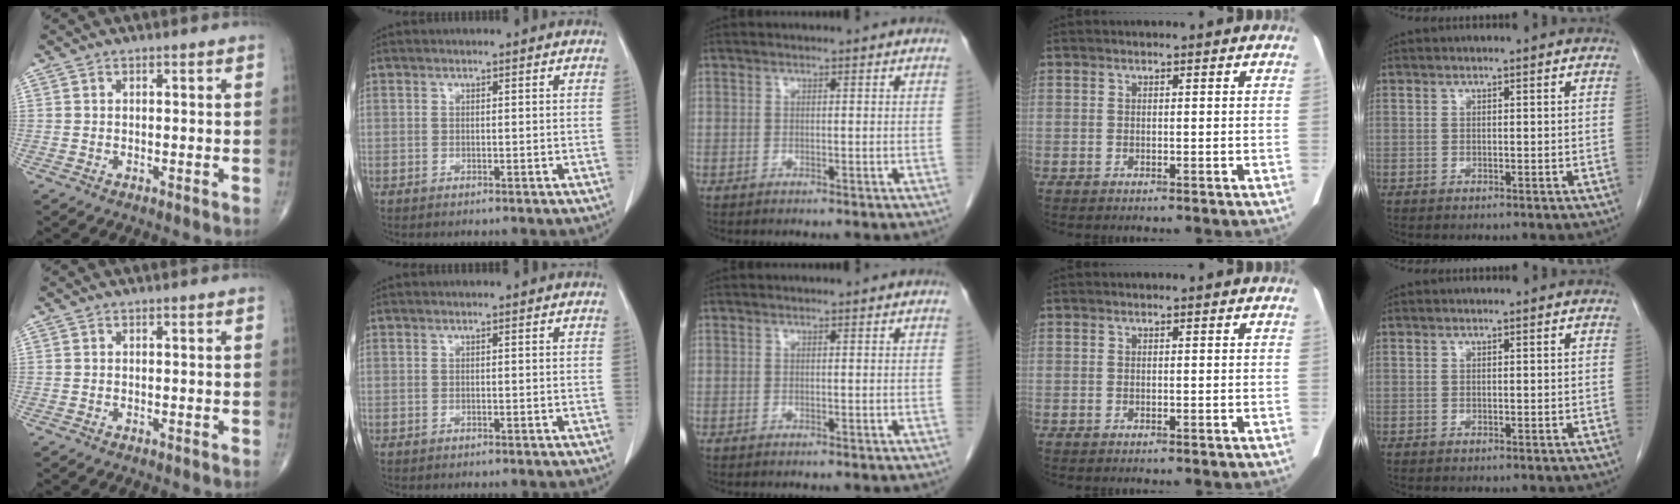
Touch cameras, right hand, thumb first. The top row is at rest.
{}